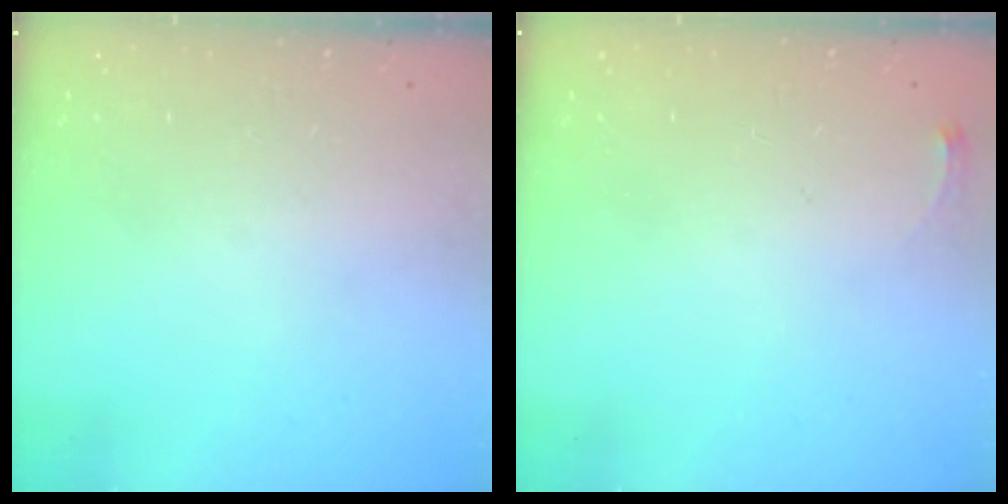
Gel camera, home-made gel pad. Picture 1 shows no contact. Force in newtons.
{"total": 2.8, "press": 2.8, "slide": 0.4}